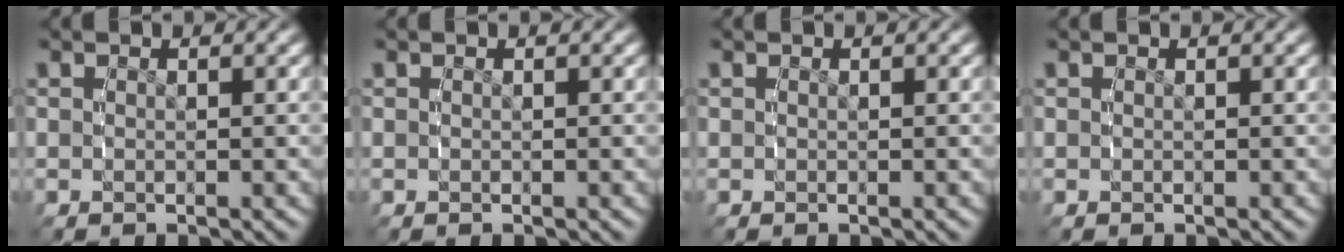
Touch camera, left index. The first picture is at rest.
{"total": 0.0}
{"total": 0.0}
{"total": 0.0}